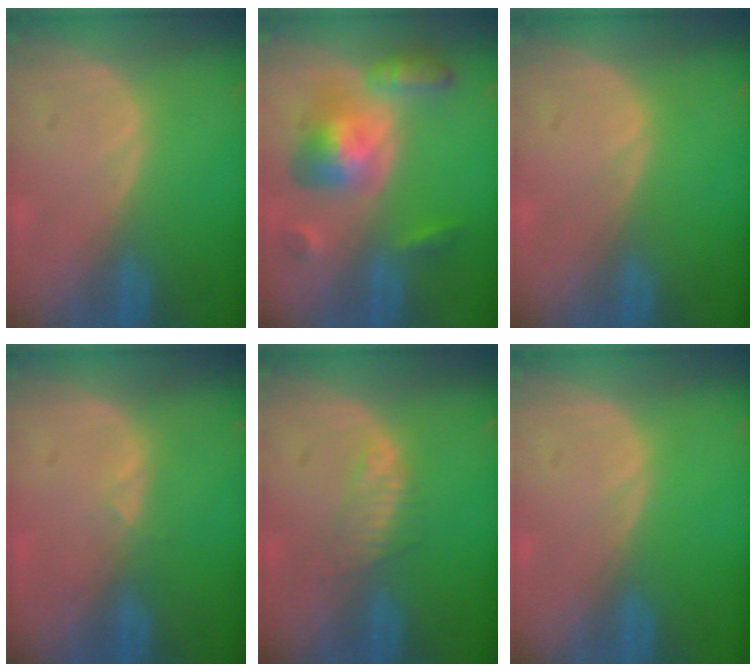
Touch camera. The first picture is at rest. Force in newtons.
{"total": 8.3, "press": 8.2, "slide": 0.7}
{"total": 0.0}
{"total": 0.9, "press": 0.9, "slide": 0.3}
{"total": 2.5, "press": 2.4, "slide": 0.3}
{"total": 0.0}